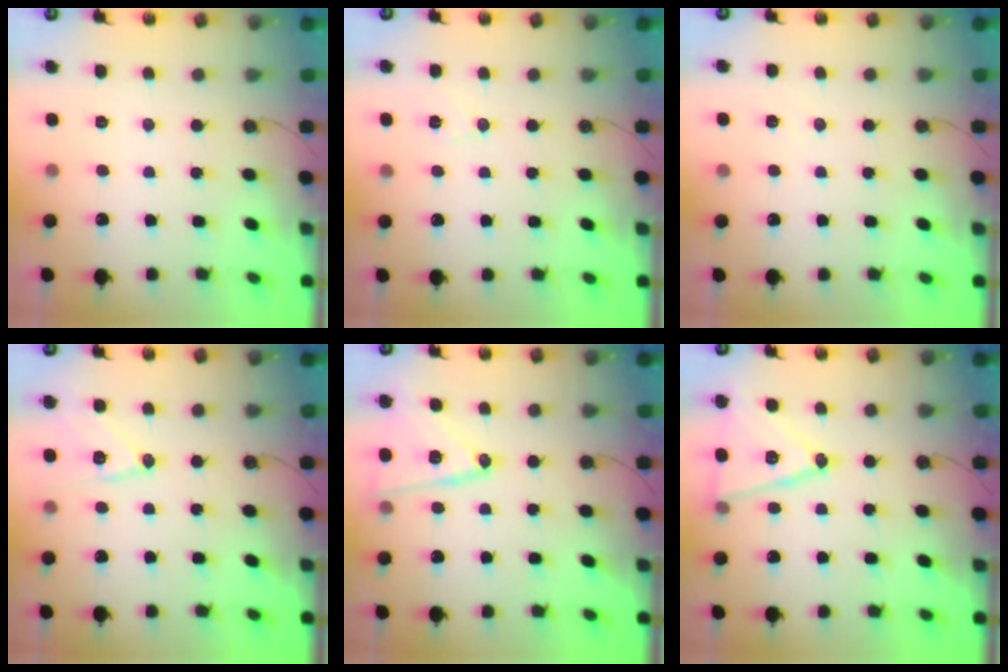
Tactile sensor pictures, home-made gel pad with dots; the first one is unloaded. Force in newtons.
{"total": 6.1, "press": 5.6, "slide": 2.4}
{"total": 3.5, "press": 1.7, "slide": 3.1}
{"total": 11.5, "press": 11.3, "slide": 2.2}
{"total": 14.3, "press": 14.0, "slide": 2.9}
{"total": 14.8, "press": 14.4, "slide": 3.4}